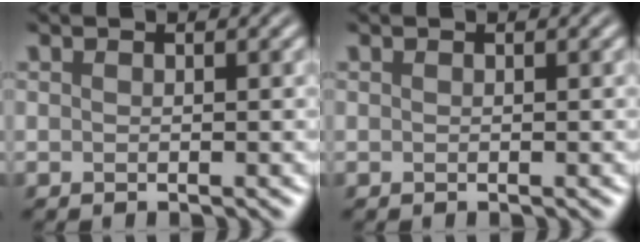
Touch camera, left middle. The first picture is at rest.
{"total": 0.0}